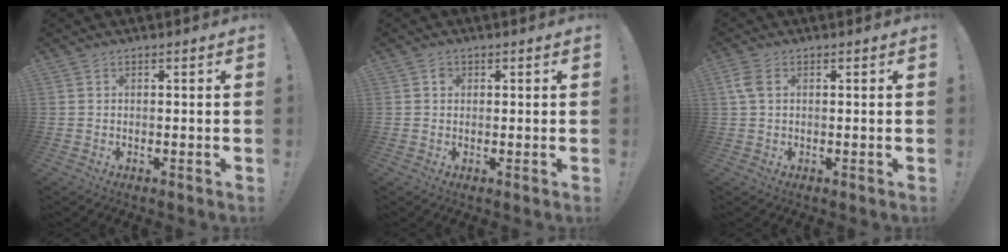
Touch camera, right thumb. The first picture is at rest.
{"total": 1.4, "force": [0.3, 1.2, 0.7], "torque": [-0.005, 0.001, 0.002]}
{"total": 3.8, "force": [1.2, 2.2, 2.9], "torque": [-0.068, 0.004, 0.021]}